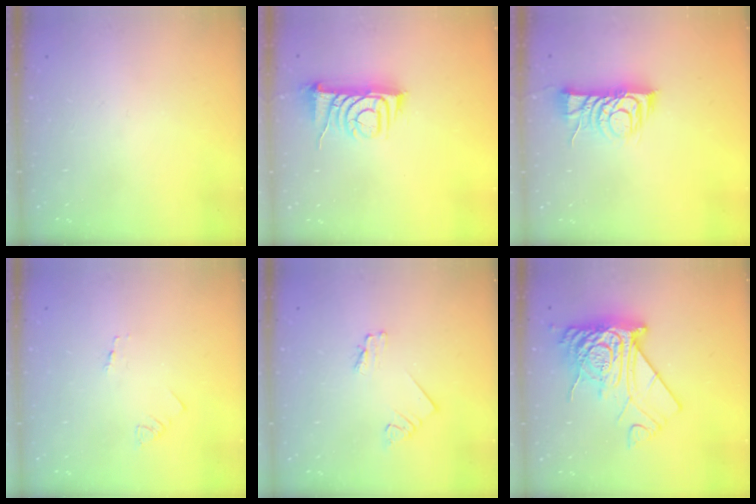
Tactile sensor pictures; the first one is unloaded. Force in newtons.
{"total": 8.1, "press": 8.1, "slide": 0.6}
{"total": 9.2, "press": 9.2, "slide": 0.3}
{"total": 1.3, "press": 1.2, "slide": 0.1}
{"total": 1.6, "press": 1.5, "slide": 0.2}
{"total": 15.8, "press": 15.8, "slide": 1.6}